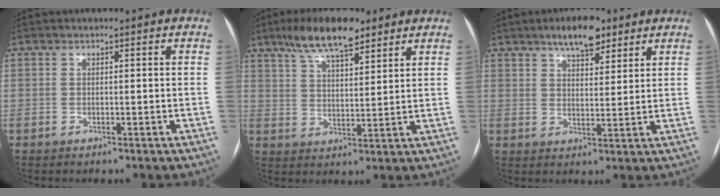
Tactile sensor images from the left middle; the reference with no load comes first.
{"total": 10.5, "force": [7.6, 2.9, 6.7], "torque": [-0.121, 0.015, 0.132]}
{"total": 7.2, "force": [5.1, 2.6, 4.4], "torque": [-0.067, 0.008, 0.081]}